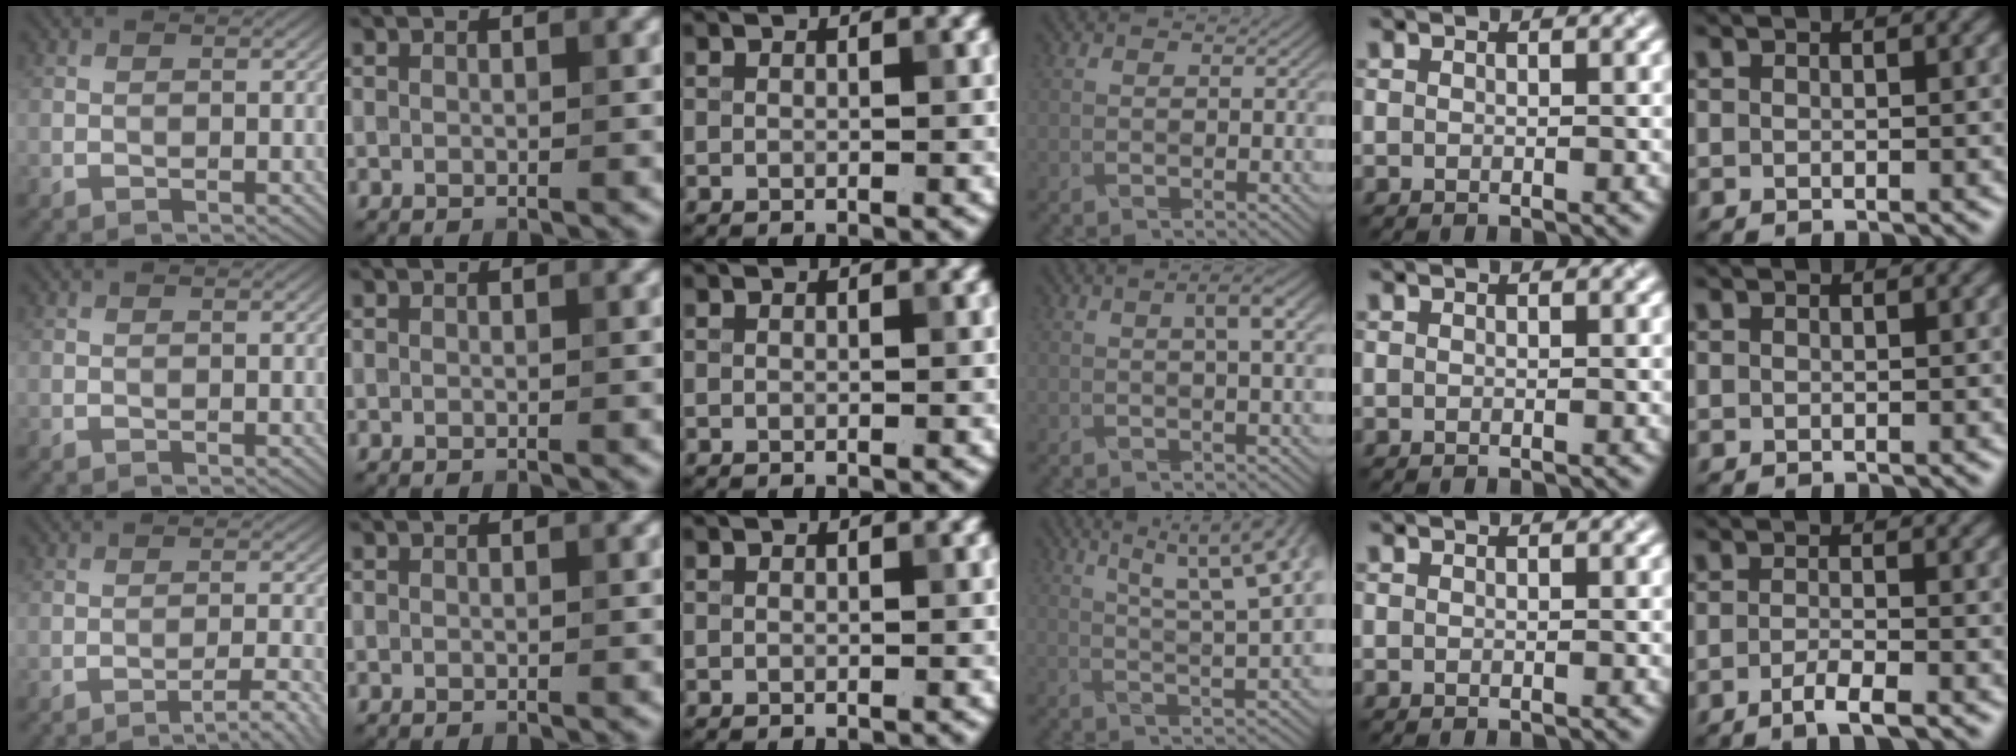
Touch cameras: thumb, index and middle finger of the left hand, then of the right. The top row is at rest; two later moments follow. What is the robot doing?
{"motion": "pour", "object": "sugar"}